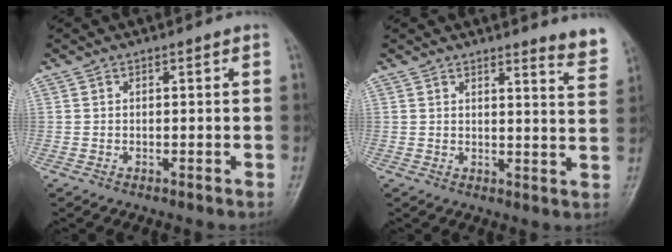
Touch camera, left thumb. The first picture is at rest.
{"total": 5.1, "force": [4.6, 0.2, 2.2], "torque": [-0.020, -0.045, 0.044]}